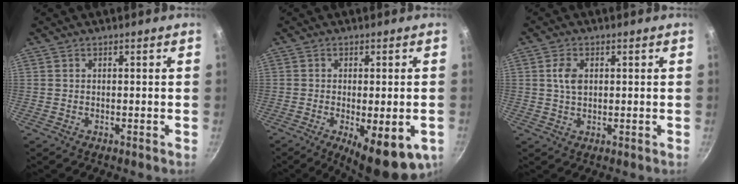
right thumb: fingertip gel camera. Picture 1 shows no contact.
{"total": 12.2, "force": [-4.3, 3.9, 10.7], "torque": [-0.133, -0.006, -0.052]}
{"total": 3.9, "force": [0.8, 2.5, 2.9], "torque": [-0.051, 0.002, 0.013]}